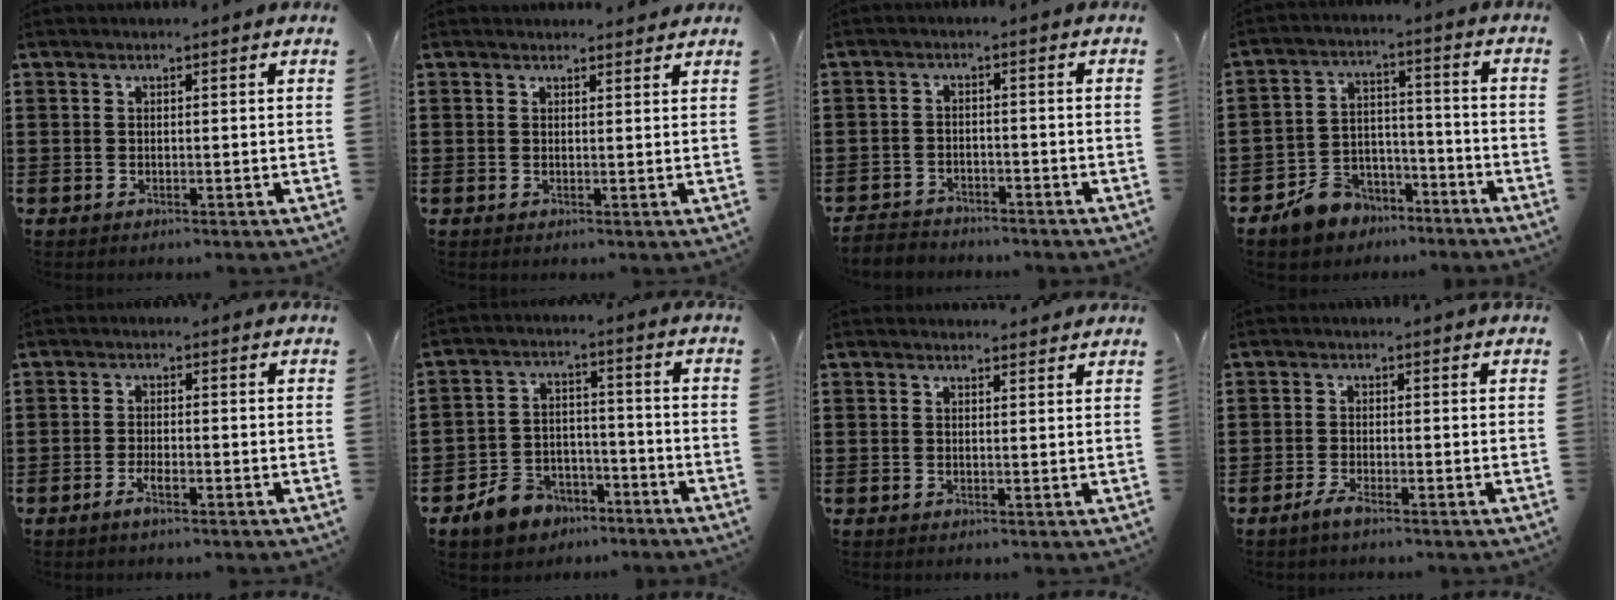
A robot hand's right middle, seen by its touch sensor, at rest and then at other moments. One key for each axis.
{"total": 1.2, "fx": 1.2, "fy": 0.3, "fz": 0.1, "tx": 0.003, "ty": -0.002, "tz": 0.021}
{"total": 3.1, "fx": -3.0, "fy": 0.7, "fz": -0.2, "tx": -0.004, "ty": -0.001, "tz": -0.066}
{"total": 7.4, "fx": -6.4, "fy": 3.6, "fz": 0.8, "tx": -0.033, "ty": 0.029, "tz": -0.129}
{"total": 2.2, "fx": -1.2, "fy": 0.5, "fz": 1.8, "tx": -0.038, "ty": -0.003, "tz": -0.025}
{"total": 6.7, "fx": -5.6, "fy": 3.5, "fz": 1.1, "tx": -0.041, "ty": 0.021, "tz": -0.114}
{"total": 1.2, "fx": 1.2, "fy": 0.3, "fz": 0.2, "tx": 0.002, "ty": -0.001, "tz": 0.021}
{"total": 1.8, "fx": -1.3, "fy": 0.3, "fz": 1.2, "tx": -0.029, "ty": -0.002, "tz": -0.028}